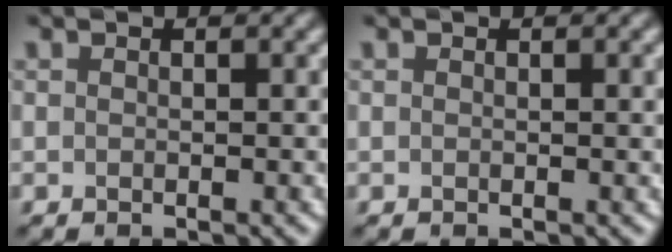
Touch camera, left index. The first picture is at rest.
{"total": 0.8, "force": [0.2, 0.2, 0.8], "torque": [-0.008, 0.000, 0.001]}